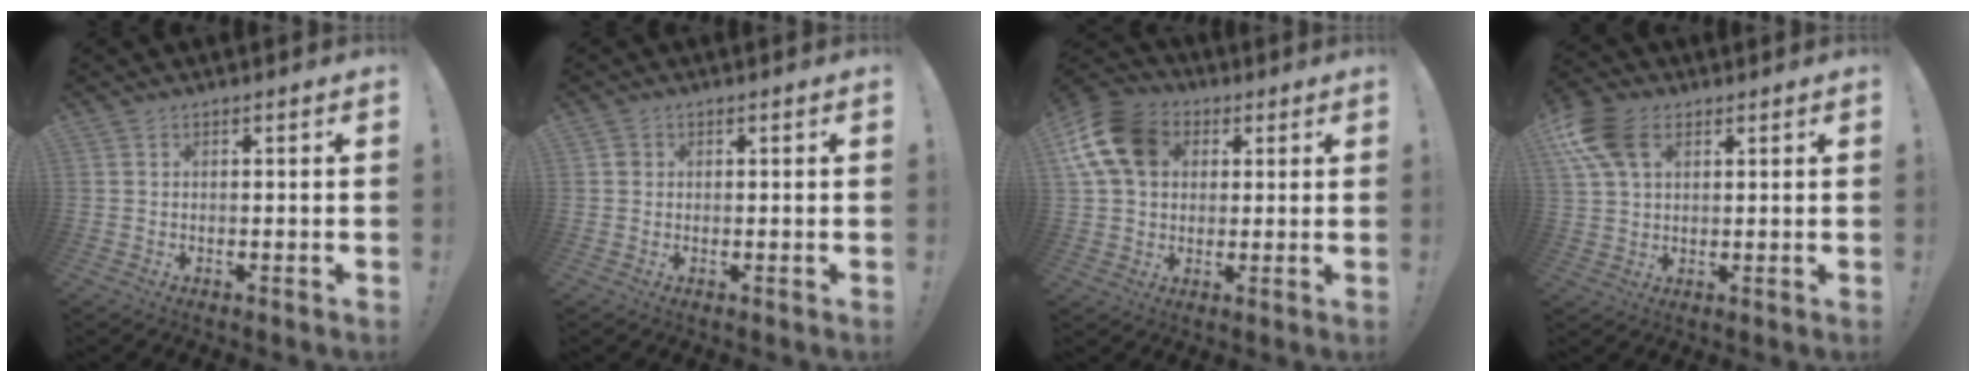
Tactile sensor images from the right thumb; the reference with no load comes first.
{"total": 1.1, "force": [0.2, 1.0, 0.2], "torque": [0.001, 0.001, 0.004]}
{"total": 15.0, "force": [4.3, 11.5, 8.5], "torque": [-0.159, -0.004, 0.088]}
{"total": 12.2, "force": [4.6, 7.9, 8.1], "torque": [-0.162, -0.002, 0.091]}